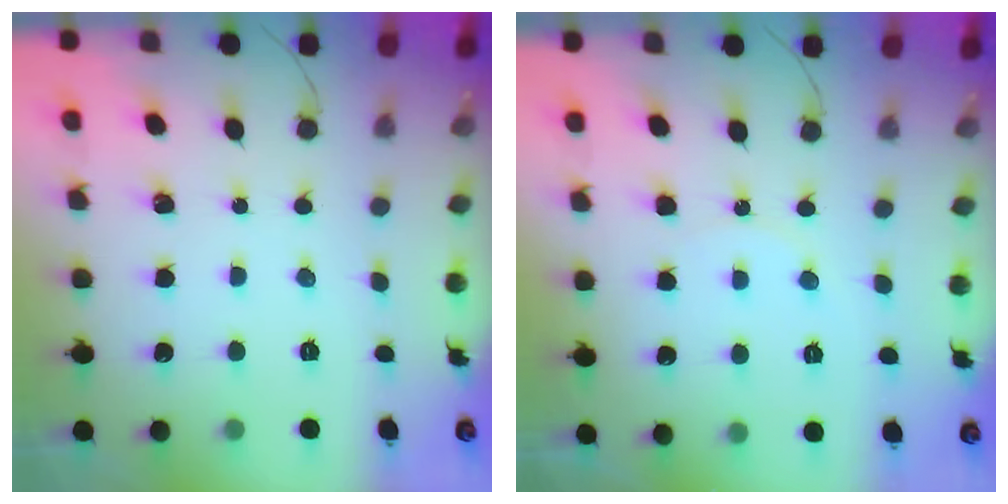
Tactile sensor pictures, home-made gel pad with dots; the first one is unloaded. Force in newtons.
{"total": 4.5, "press": 4.5, "slide": 0.5}